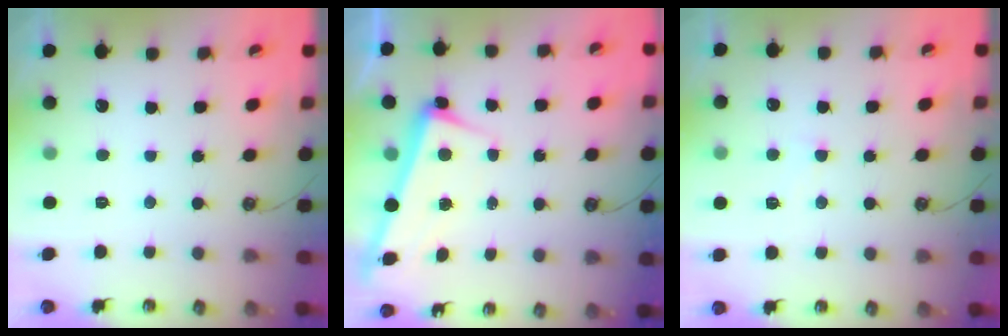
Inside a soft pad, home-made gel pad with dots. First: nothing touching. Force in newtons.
{"total": 2.5, "press": 2.2, "slide": 1.0}
{"total": 2.2, "press": 2.2, "slide": 0.5}